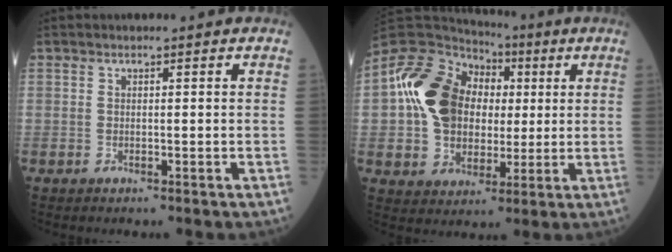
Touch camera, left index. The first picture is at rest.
{"total": 15.0, "force": [1.9, 11.7, 9.3], "torque": [-0.203, 0.043, 0.037]}